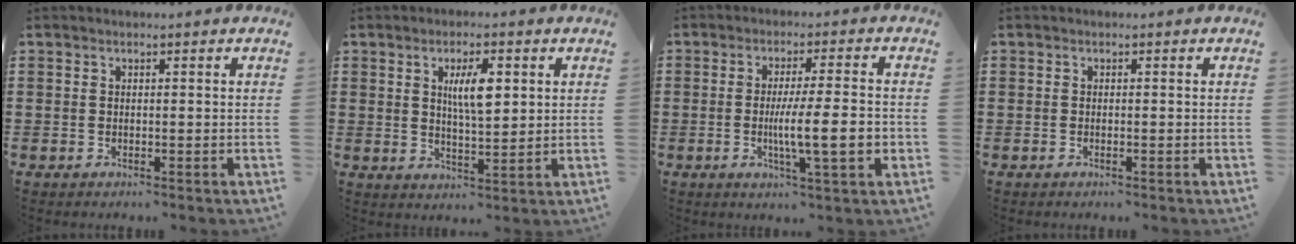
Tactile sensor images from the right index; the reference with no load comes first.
{"total": 6.0, "force": [1.7, 1.9, 5.5], "torque": [-0.104, 0.004, 0.024]}
{"total": 9.9, "force": [-1.7, 1.5, 9.6], "torque": [-0.158, -0.010, -0.029]}
{"total": 0.0}